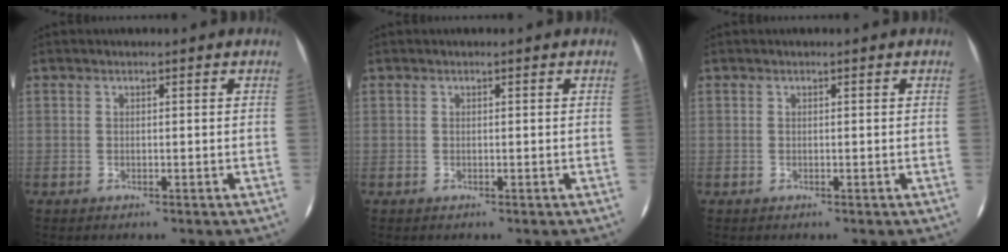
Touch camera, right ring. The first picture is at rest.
{"total": 0.0}
{"total": 0.0}